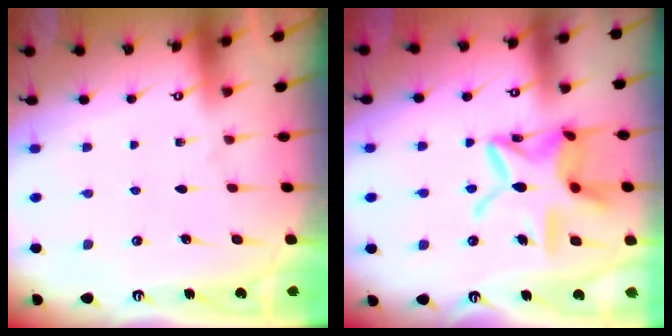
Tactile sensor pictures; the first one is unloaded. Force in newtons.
{"total": 17.9, "press": 17.8, "slide": 1.7}